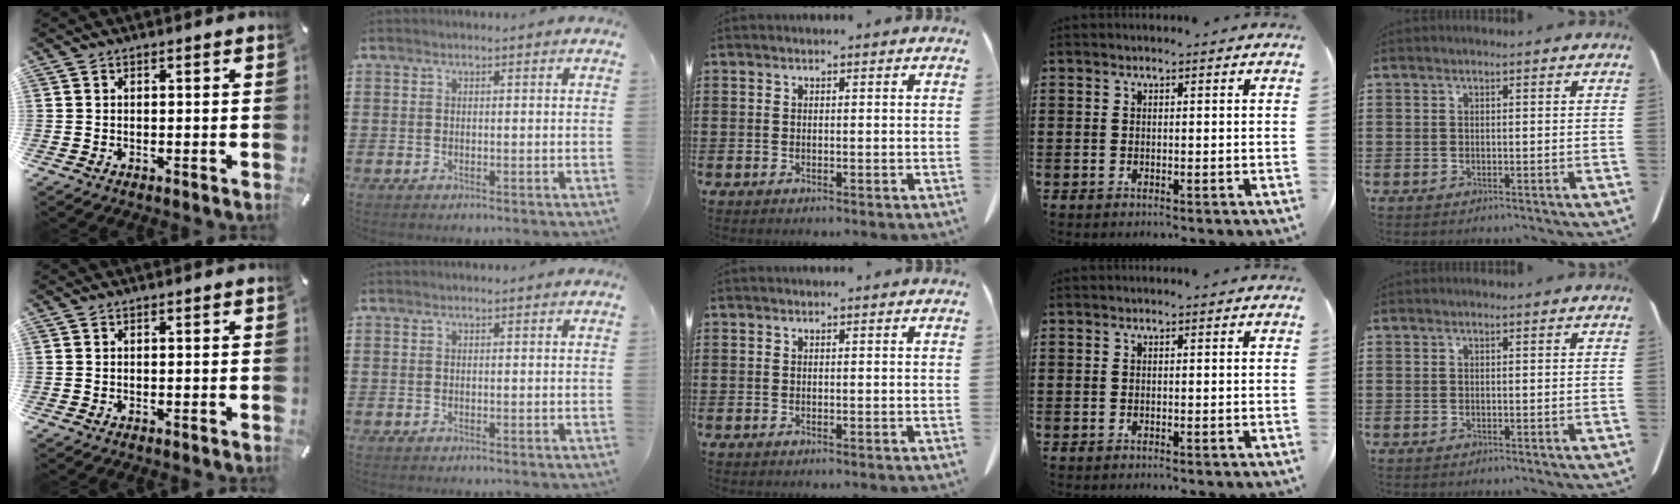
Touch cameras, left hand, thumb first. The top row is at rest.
{}